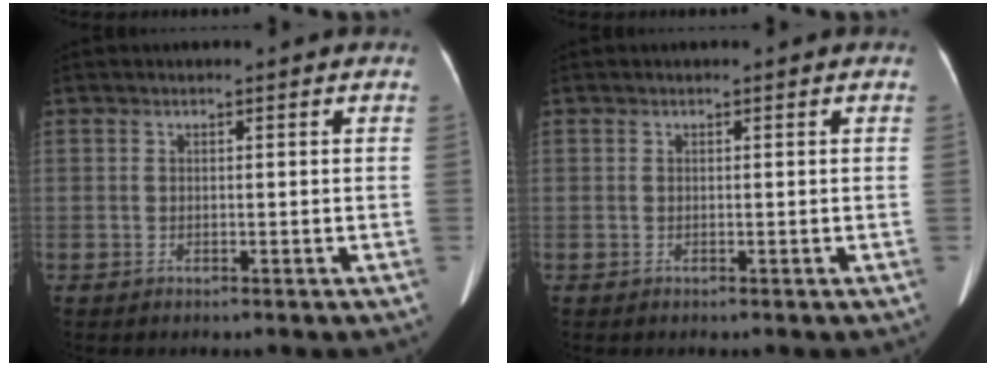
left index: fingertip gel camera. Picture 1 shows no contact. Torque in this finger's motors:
{"motor_torque": [-0.11, -0.20, 0.03, 0.01]}